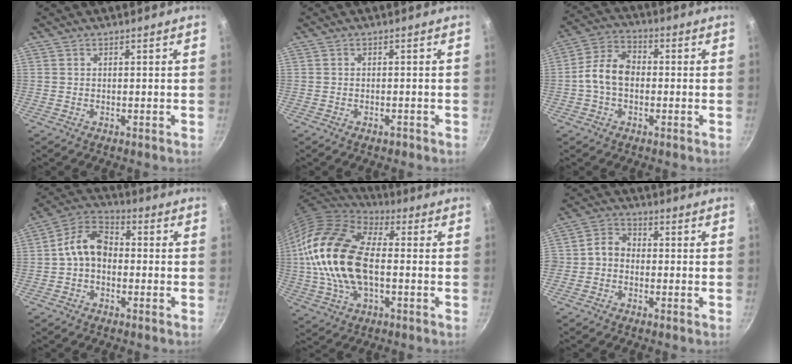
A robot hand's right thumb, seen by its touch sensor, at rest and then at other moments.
{"total": 0.9, "force": [-0.7, 0.5, 0.4], "torque": [-0.006, 0.006, -0.007]}
{"total": 8.5, "force": [-0.8, 6.0, 6.0], "torque": [-0.098, 0.028, -0.032]}
{"total": 9.1, "force": [-0.8, 6.5, 6.3], "torque": [-0.089, 0.035, -0.033]}
{"total": 21.4, "force": [-0.2, 12.3, 17.5], "torque": [-0.334, 0.029, -0.015]}
{"total": 4.7, "force": [-1.1, 3.8, 2.4], "torque": [-0.025, 0.020, -0.036]}